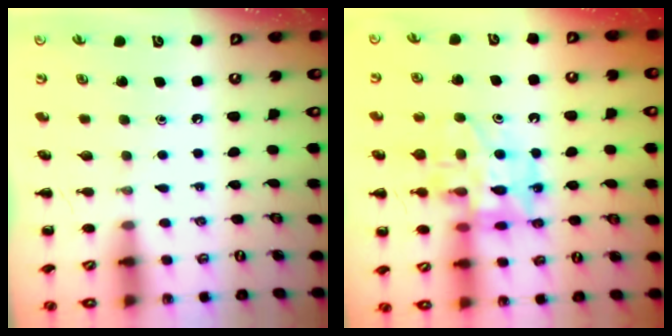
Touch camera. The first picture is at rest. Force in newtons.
{"total": 15.4, "press": 14.9, "slide": 3.6}